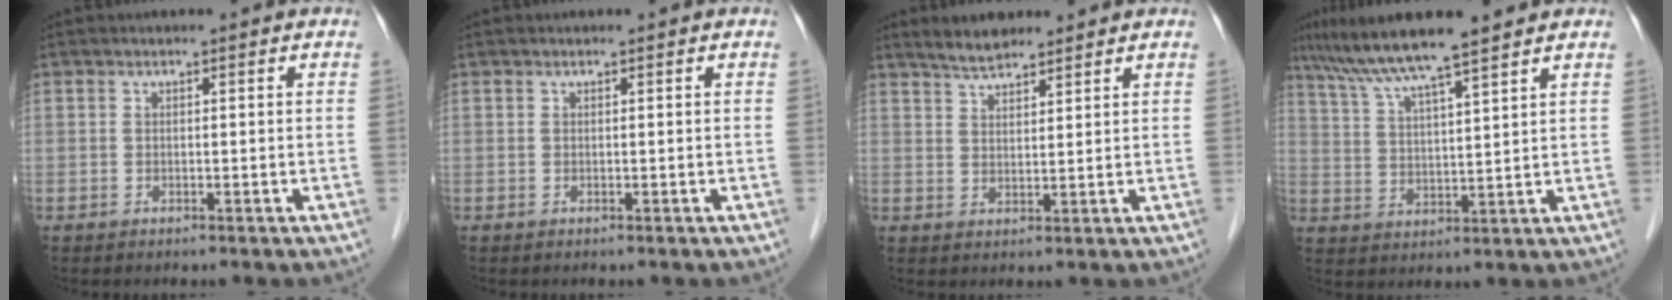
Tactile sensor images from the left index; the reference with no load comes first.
{"total": 0.0}
{"total": 4.4, "force": [4.0, 1.1, 1.5], "torque": [-0.036, 0.012, 0.073]}
{"total": 10.8, "force": [8.7, -0.2, 6.3], "torque": [-0.111, 0.026, 0.151]}